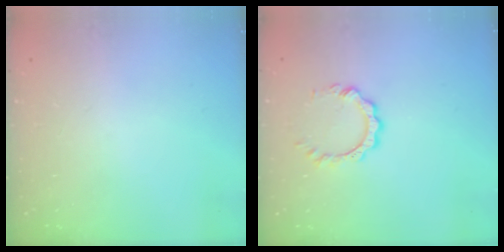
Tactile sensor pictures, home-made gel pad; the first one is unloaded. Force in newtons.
{"total": 7.6, "press": 7.6, "slide": 0.7}